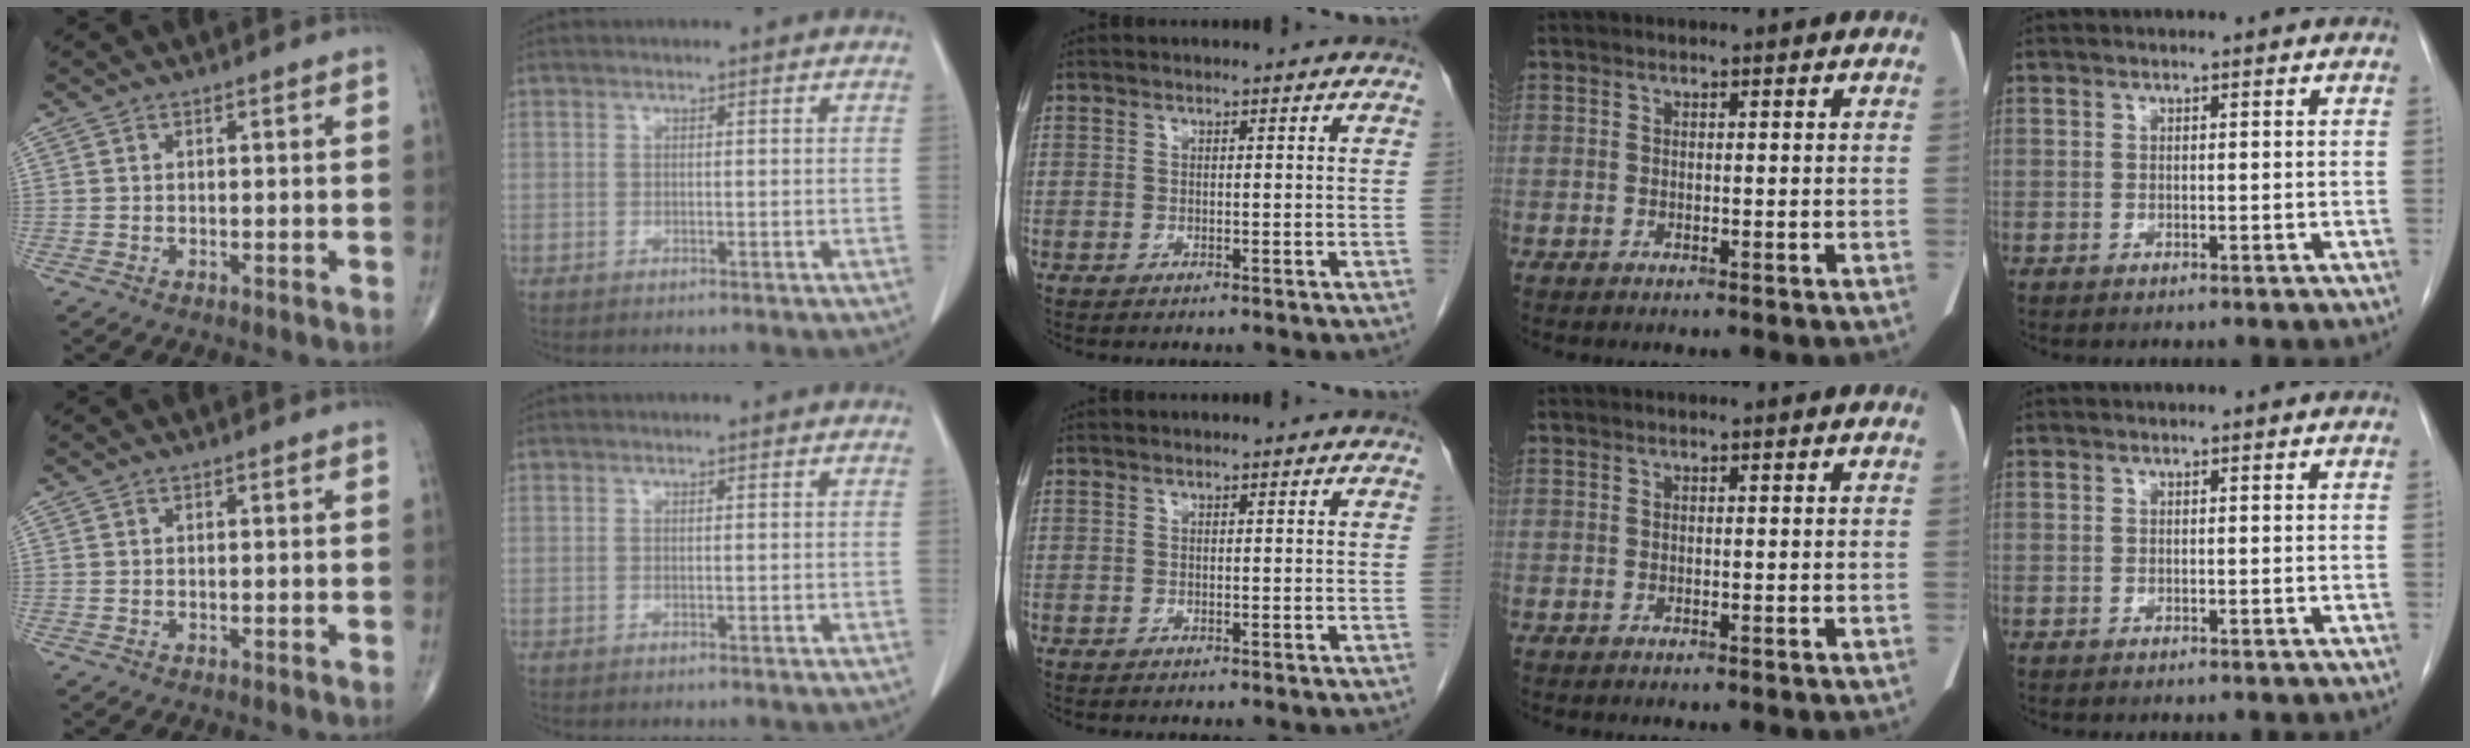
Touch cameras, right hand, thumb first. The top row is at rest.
{}